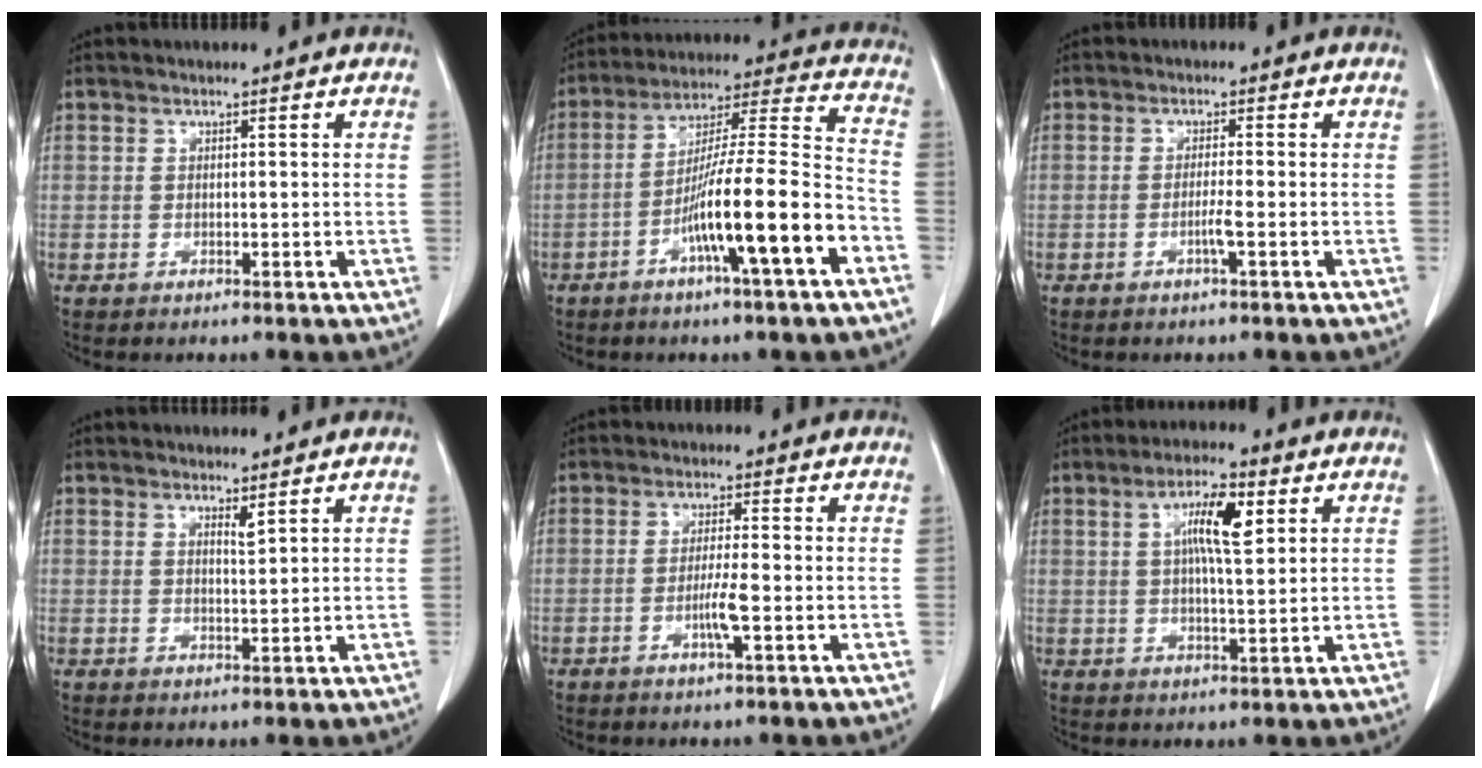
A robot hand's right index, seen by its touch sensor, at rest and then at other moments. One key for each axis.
{"total": 15.7, "fx": -6.6, "fy": 0.1, "fz": 14.2, "tx": -0.243, "ty": 0.004, "tz": -0.112}
{"total": 2.1, "fx": -0.8, "fy": -0.3, "fz": 1.9, "tx": -0.038, "ty": -0.002, "tz": -0.017}
{"total": 1.5, "fx": 1.1, "fy": -0.1, "fz": 1.0, "tx": -0.019, "ty": -0.009, "tz": 0.020}
{"total": 3.9, "fx": -1.2, "fy": -0.1, "fz": 3.7, "tx": -0.069, "ty": -0.005, "tz": -0.023}
{"total": 7.4, "fx": 2.5, "fy": 1.3, "fz": 6.8, "tx": -0.122, "ty": 0.007, "tz": 0.042}